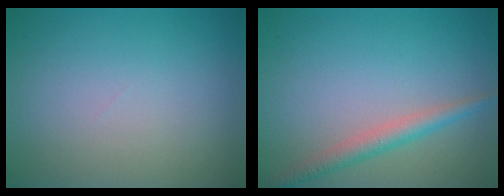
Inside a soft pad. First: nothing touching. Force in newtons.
{"total": 2.5, "press": 2.5, "slide": 0.1}